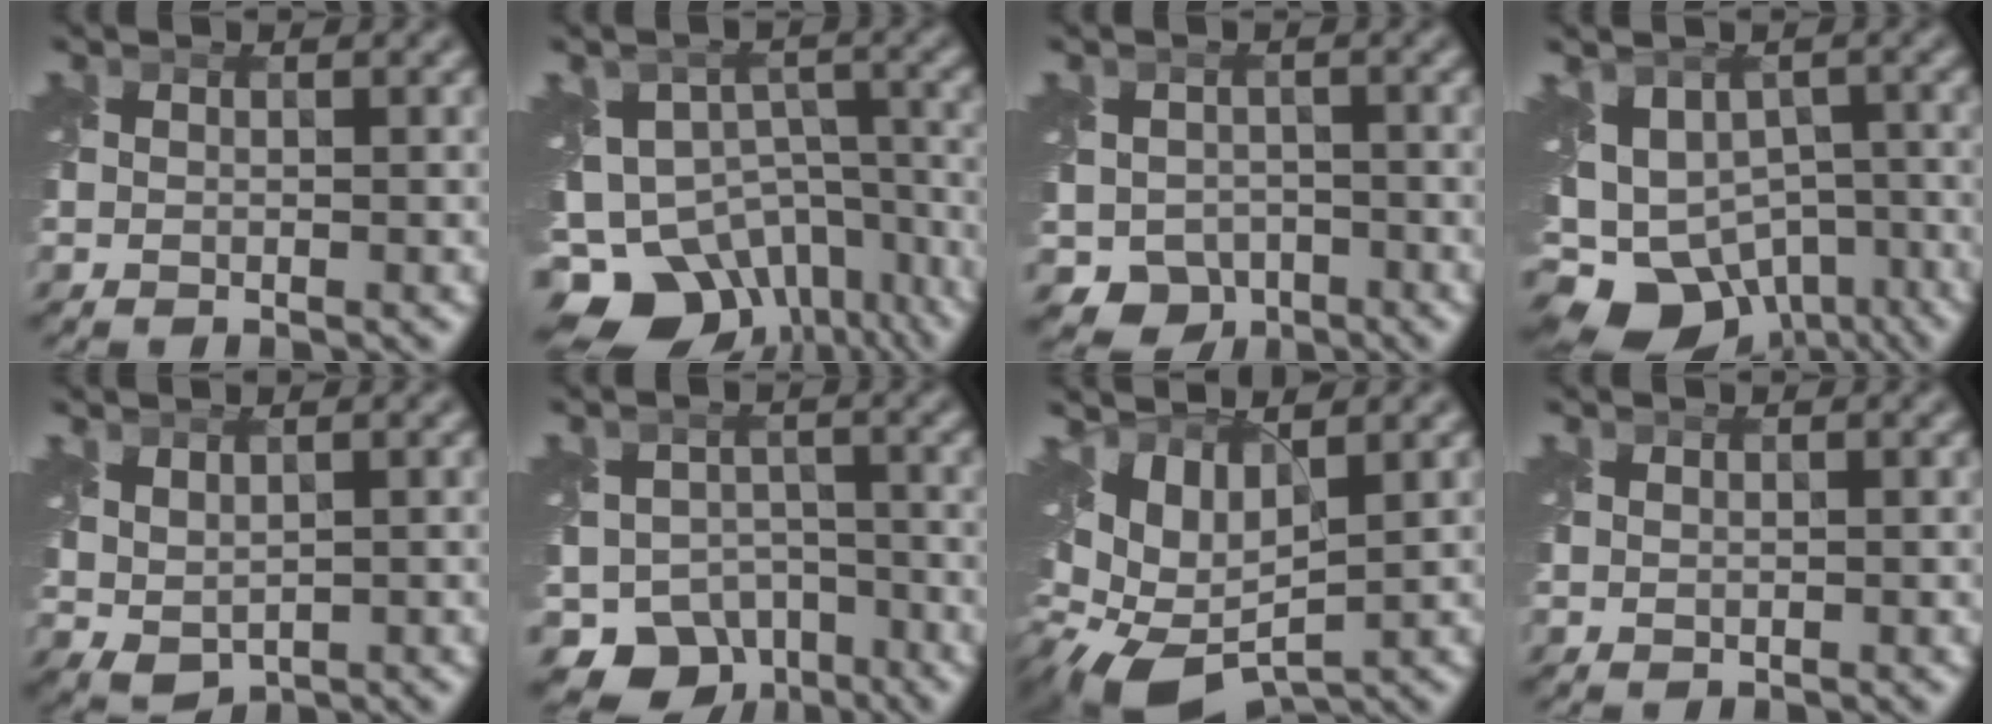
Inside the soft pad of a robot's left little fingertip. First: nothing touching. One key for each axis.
{"total": 14.4, "fx": -9.9, "fy": 8.4, "fz": 6.3, "tx": -0.116, "ty": -0.023, "tz": -0.128}
{"total": 5.1, "fx": -2.5, "fy": 4.2, "fz": 1.6, "tx": -0.020, "ty": -0.013, "tz": -0.035}
{"total": 13.0, "fx": -6.9, "fy": 8.5, "fz": 7.0, "tx": -0.127, "ty": -0.033, "tz": -0.084}
{"total": 2.4, "fx": 1.0, "fy": 1.5, "fz": 1.6, "tx": -0.037, "ty": -0.004, "tz": 0.027}
{"total": 8.8, "fx": -5.9, "fy": 5.9, "fz": 2.7, "tx": -0.035, "ty": -0.018, "tz": -0.085}
{"total": 7.1, "fx": 0.7, "fy": 4.3, "fz": 5.6, "tx": -0.113, "ty": -0.014, "tz": 0.016}
{"total": 0.5, "fx": 0.4, "fy": 0.2, "fz": 0.3, "tx": -0.009, "ty": -0.001, "tz": 0.010}